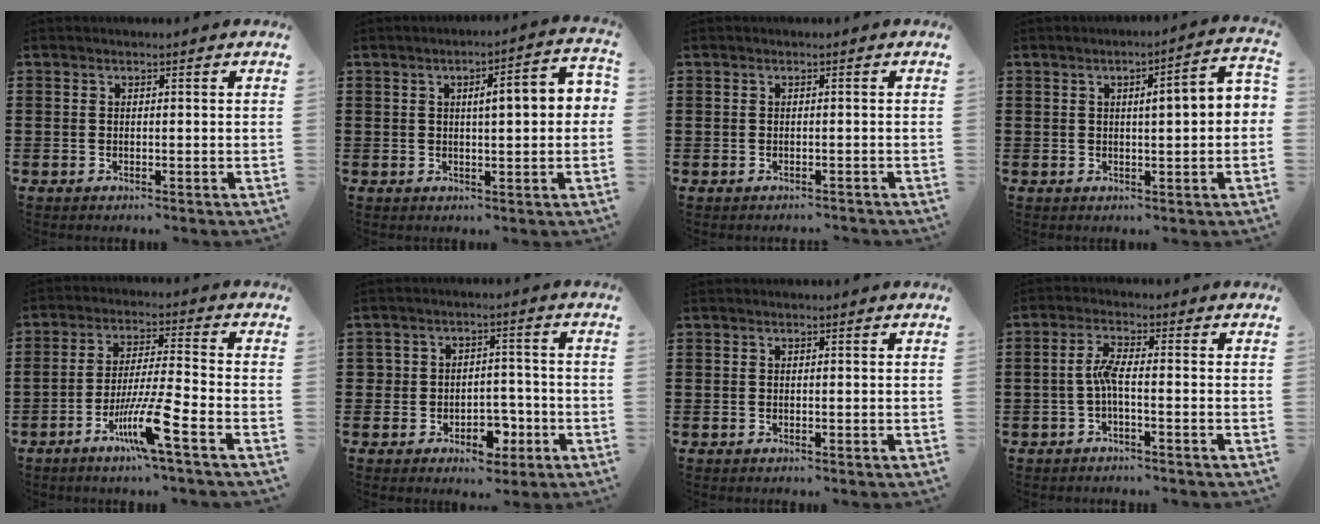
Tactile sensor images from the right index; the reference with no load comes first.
{"total": 5.3, "force": [0.7, 0.9, 5.2], "torque": [-0.080, -0.003, 0.003]}
{"total": 0.7, "force": [-0.6, 0.3, 0.0], "torque": [0.000, 0.000, -0.014]}
{"total": 3.4, "force": [0.1, 0.3, 3.4], "torque": [-0.063, -0.002, -0.004]}
{"total": 9.8, "force": [-5.1, 0.4, 8.4], "torque": [-0.168, -0.008, -0.097]}
{"total": 4.8, "force": [-2.0, 3.7, 2.3], "torque": [-0.046, 0.013, -0.037]}
{"total": 0.0}
{"total": 3.6, "force": [-1.0, 0.7, 3.4], "torque": [-0.079, -0.002, -0.025]}